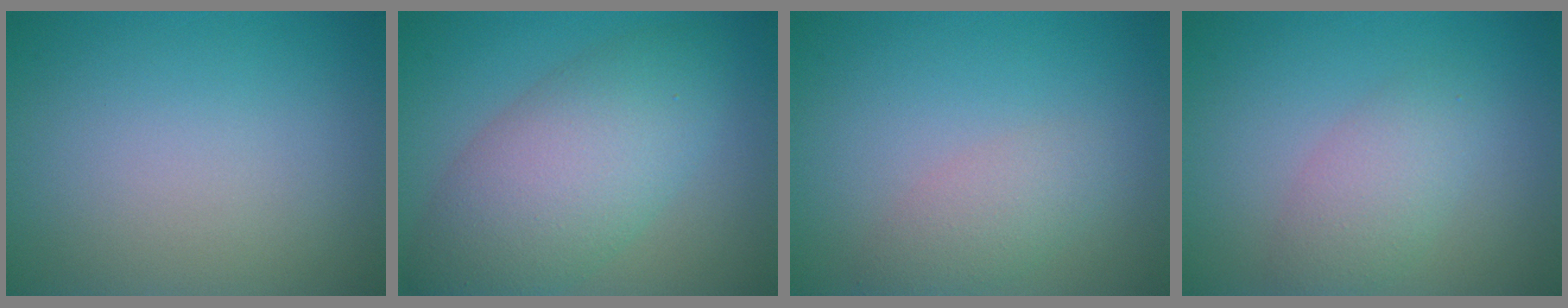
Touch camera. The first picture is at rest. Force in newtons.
{"total": 7.9, "press": 7.9, "slide": 0.2}
{"total": 2.3, "press": 2.3, "slide": 0.1}
{"total": 3.0, "press": 3.0, "slide": 0.1}